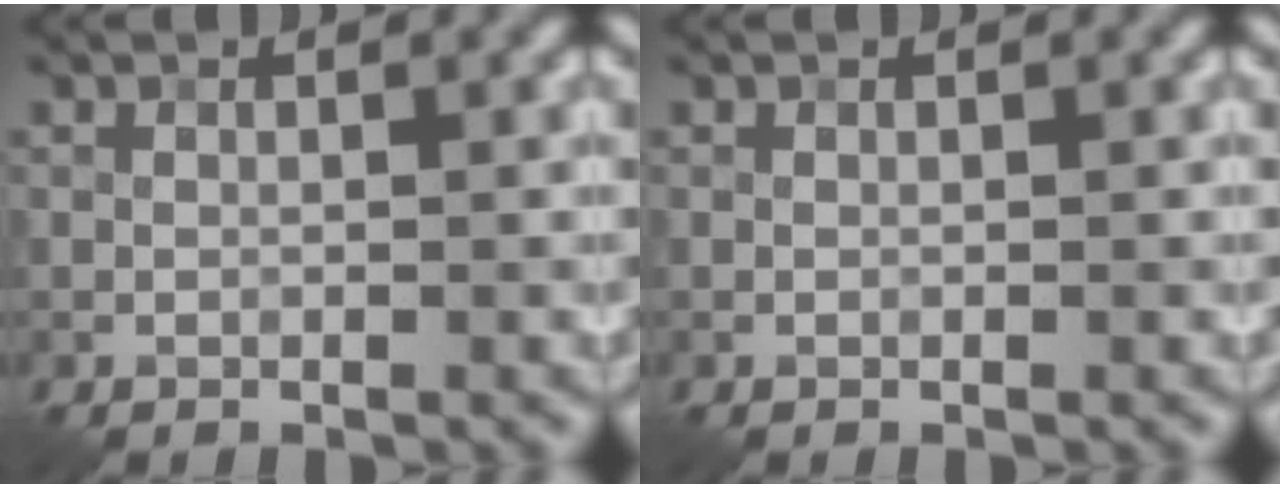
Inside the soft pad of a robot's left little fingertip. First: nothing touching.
{"total": 0.0}